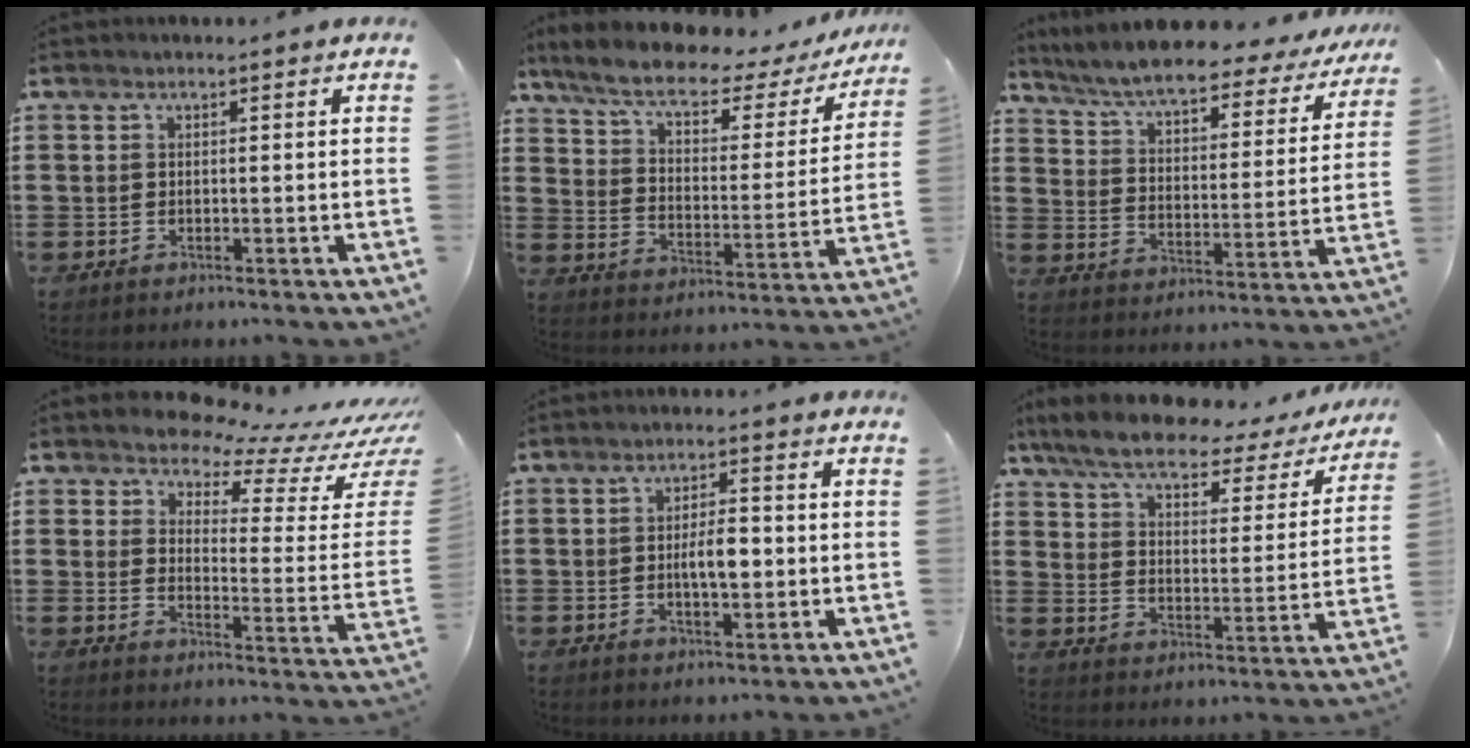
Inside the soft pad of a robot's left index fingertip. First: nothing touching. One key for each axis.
{"total": 8.0, "fx": 5.9, "fy": 2.0, "fz": 5.0, "tx": -0.118, "ty": -0.031, "tz": 0.097}
{"total": 7.1, "fx": 6.4, "fy": 0.4, "fz": 3.2, "tx": -0.089, "ty": -0.041, "tz": 0.106}
{"total": 7.3, "fx": 6.8, "fy": 1.7, "fz": 1.8, "tx": -0.050, "ty": -0.058, "tz": 0.117}
{"total": 4.7, "fx": -0.4, "fy": 1.8, "fz": 4.3, "tx": -0.070, "ty": 0.002, "tz": -0.010}
{"total": 7.1, "fx": 5.8, "fy": 1.3, "fz": 3.8, "tx": -0.099, "ty": -0.030, "tz": 0.097}